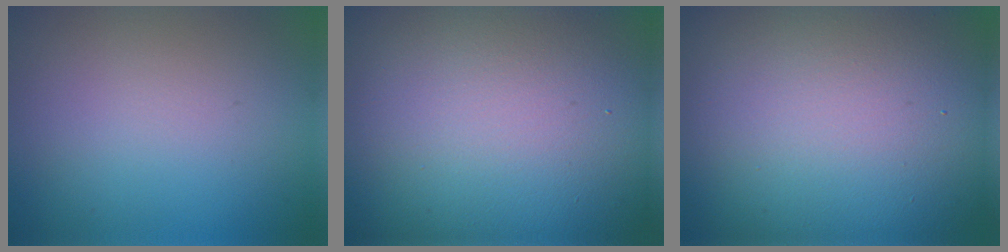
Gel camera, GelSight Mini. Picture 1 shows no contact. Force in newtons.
{"total": 26.4, "press": 26.3, "slide": 1.2}
{"total": 20.6, "press": 20.5, "slide": 1.3}